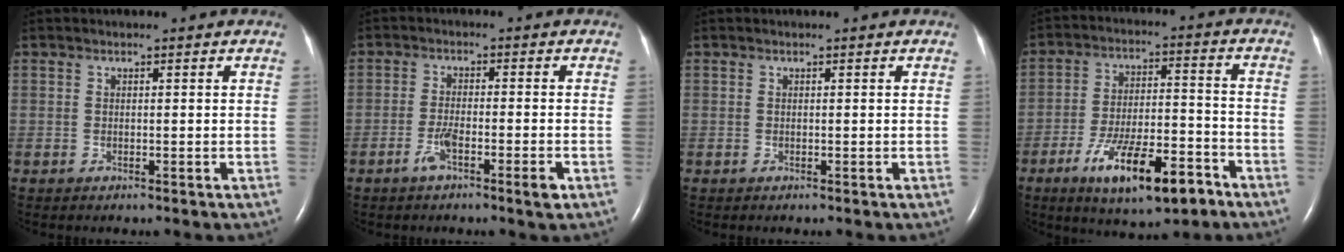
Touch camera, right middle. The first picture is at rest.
{"total": 4.8, "force": [-2.5, 0.4, 4.0], "torque": [-0.079, -0.005, -0.048]}
{"total": 0.0}
{"total": 13.6, "force": [-7.9, 3.7, 10.5], "torque": [-0.182, -0.001, -0.123]}